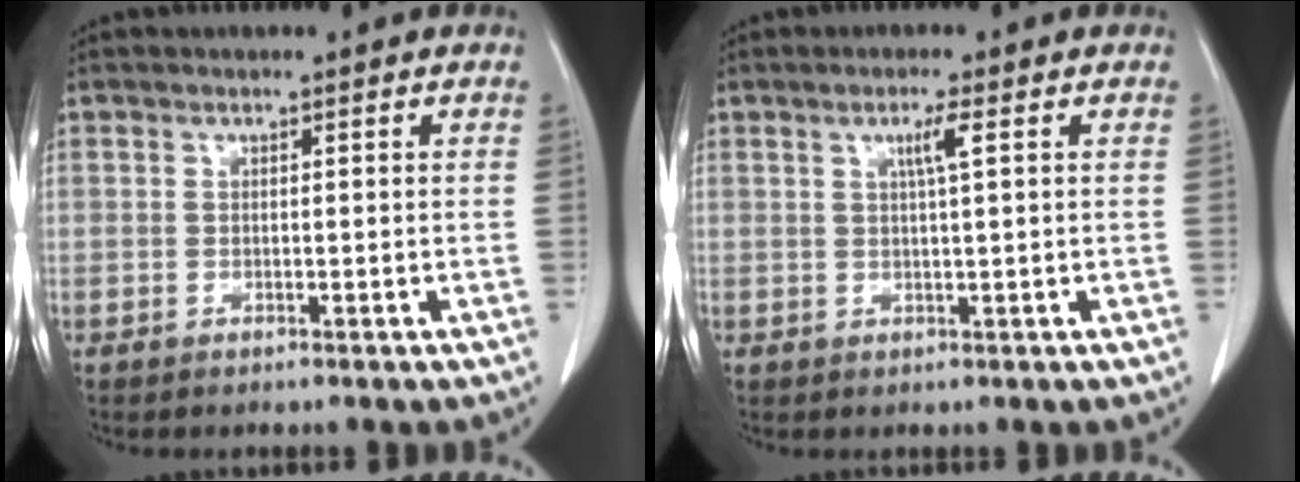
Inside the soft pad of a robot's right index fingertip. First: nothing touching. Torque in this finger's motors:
{"motor_torque": [0.04, 0.03, 0.00, 0.05]}